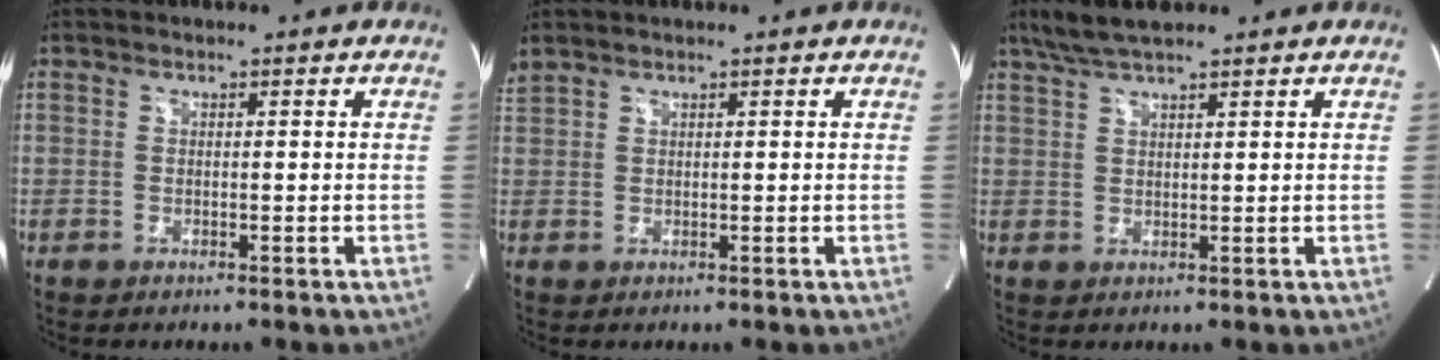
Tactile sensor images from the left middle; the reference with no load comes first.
{"total": 1.6, "force": [1.5, 0.2, 0.4], "torque": [-0.026, 0.020, 0.038]}
{"total": 5.7, "force": [4.5, 0.7, 3.3], "torque": [-0.072, 0.021, 0.086]}